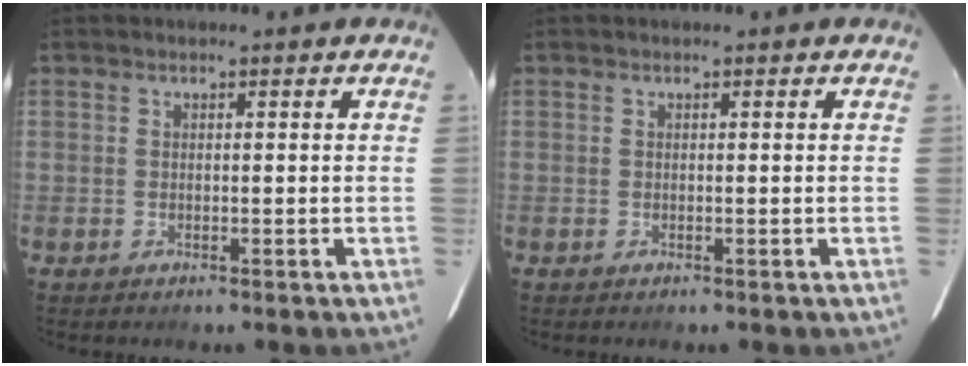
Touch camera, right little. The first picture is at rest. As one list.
[{"total": 0.0}]